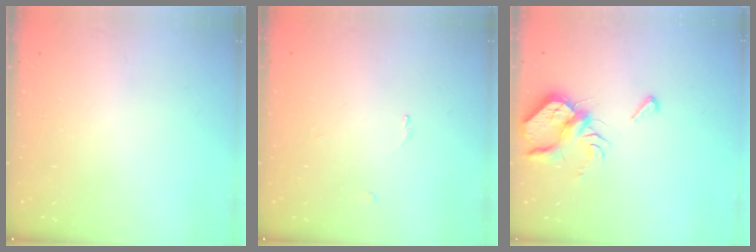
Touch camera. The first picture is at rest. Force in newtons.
{"total": 0.0}
{"total": 6.7, "press": 6.6, "slide": 0.8}